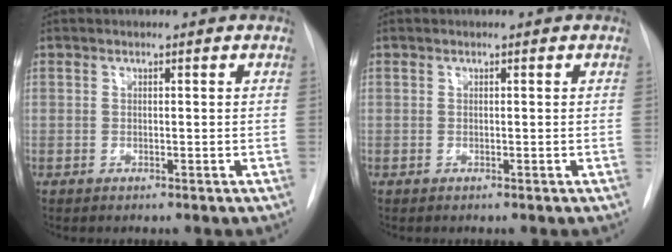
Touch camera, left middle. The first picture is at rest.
{"total": 0.0}